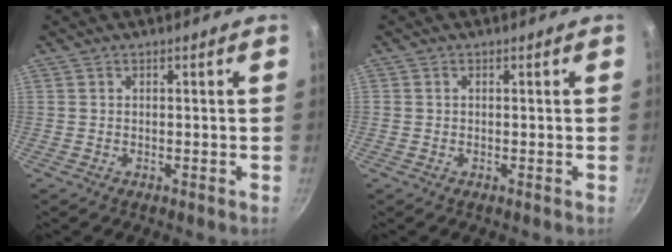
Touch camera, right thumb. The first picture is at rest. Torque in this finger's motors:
{"motor_torque": [-0.17, -0.38, -0.02, 0.49, -0.05]}